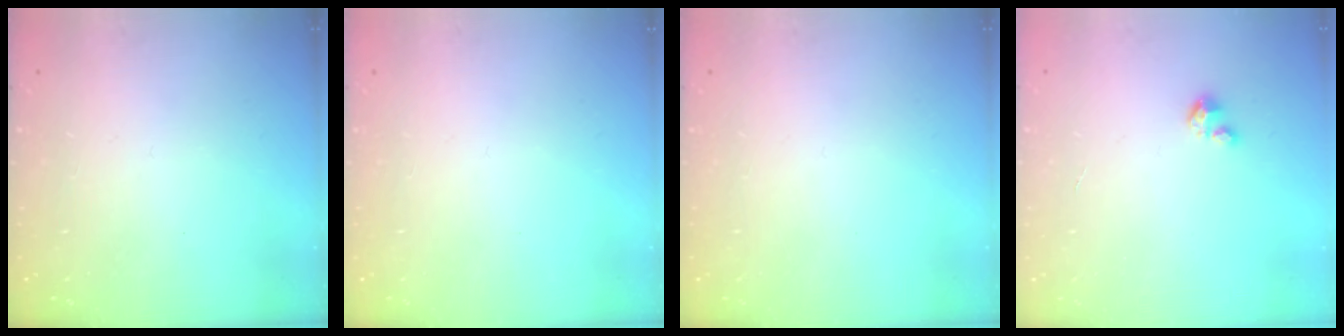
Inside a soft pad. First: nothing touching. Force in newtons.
{"total": 0.0}
{"total": 0.0}
{"total": 2.7, "press": 2.7, "slide": 0.2}